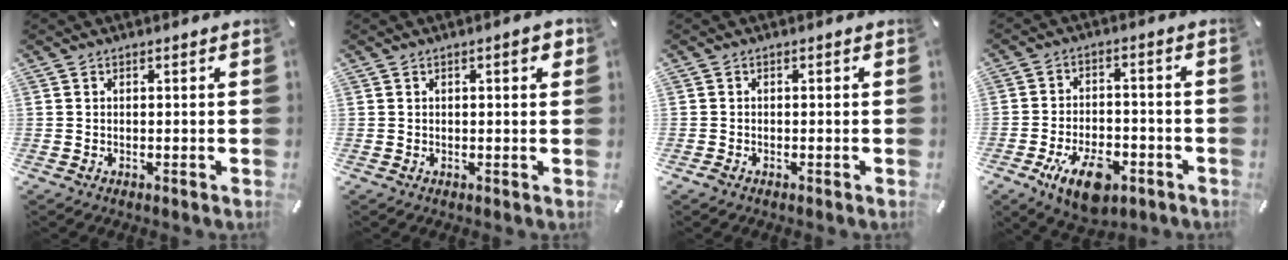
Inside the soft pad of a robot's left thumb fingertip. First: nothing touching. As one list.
[{"total": 2.8, "force": [1.0, 0.8, 2.5], "torque": [-0.034, -0.001, 0.011]}, {"total": 0.7, "force": [-0.5, 0.5, 0.1], "torque": [-0.001, 0.003, -0.012]}, {"total": 11.5, "force": [-5.6, 6.1, 7.9], "torque": [-0.143, 0.019, -0.096]}]